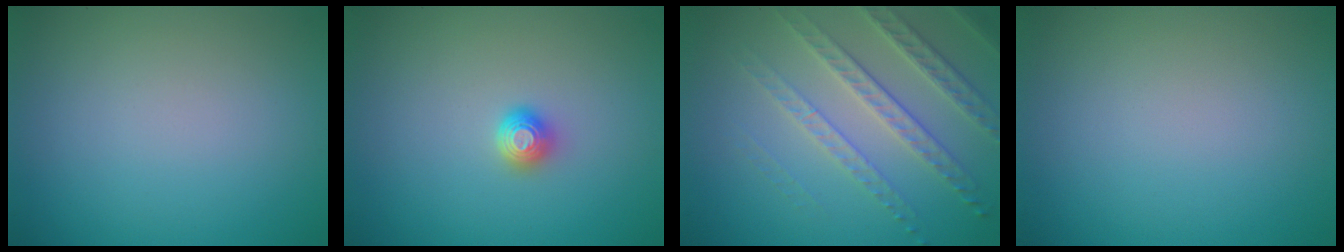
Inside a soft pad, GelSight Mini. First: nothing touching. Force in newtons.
{"total": 1.4, "press": 1.2, "slide": 0.7}
{"total": 4.2, "press": 3.8, "slide": 2.0}
{"total": 0.0}